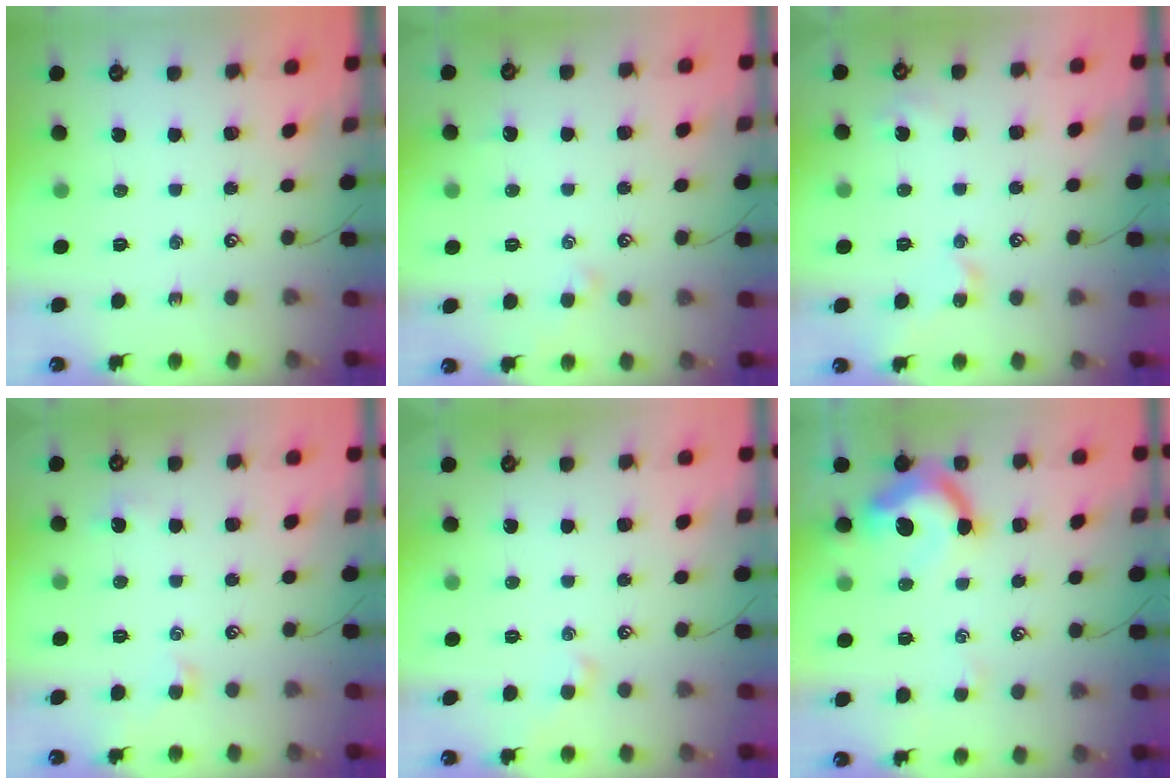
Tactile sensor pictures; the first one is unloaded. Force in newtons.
{"total": 2.5, "press": 2.5, "slide": 0.4}
{"total": 3.4, "press": 3.3, "slide": 0.5}
{"total": 1.4, "press": 1.3, "slide": 0.6}
{"total": 0.5, "press": 0.1, "slide": 0.5}
{"total": 6.5, "press": 6.4, "slide": 1.2}